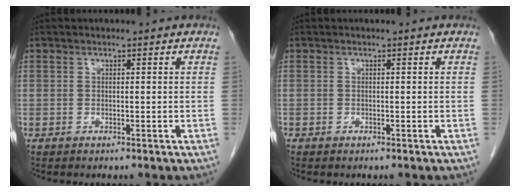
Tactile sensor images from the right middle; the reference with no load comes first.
{"total": 0.0}